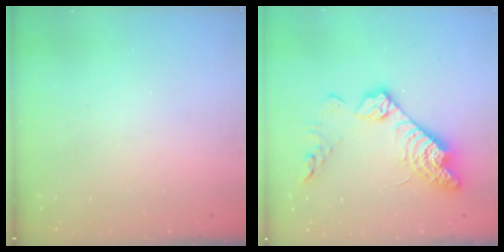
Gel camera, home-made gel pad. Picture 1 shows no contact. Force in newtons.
{"total": 17.3, "press": 17.3, "slide": 0.9}